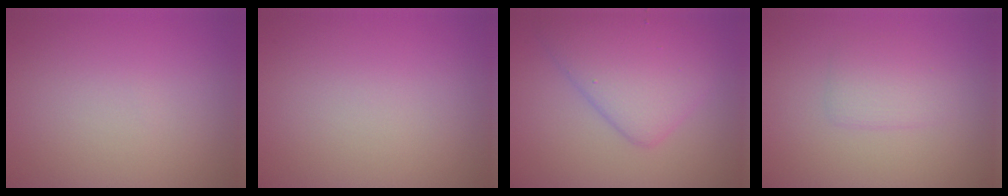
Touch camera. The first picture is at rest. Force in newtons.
{"total": 0.0}
{"total": 5.5, "press": 5.5, "slide": 0.1}
{"total": 1.9, "press": 1.9, "slide": 0.1}